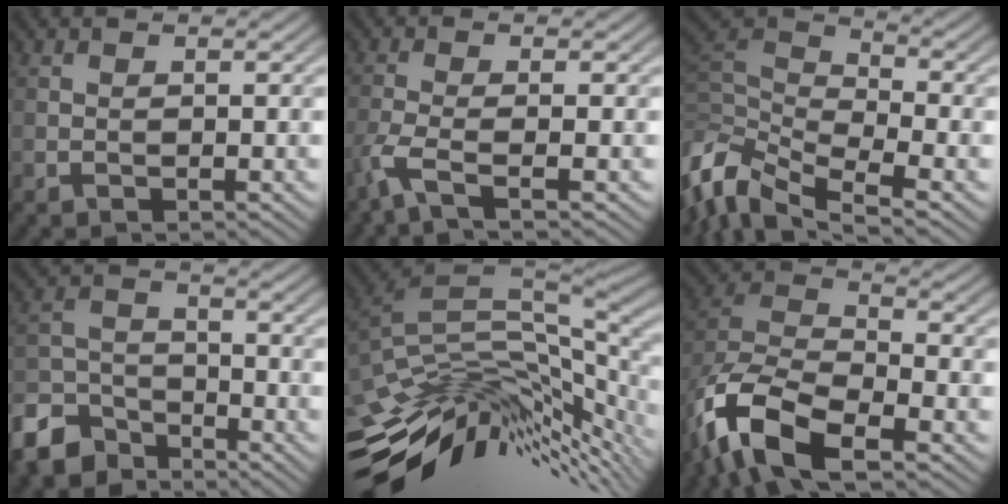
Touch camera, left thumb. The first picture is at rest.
{"total": 3.8, "force": [-2.3, 0.5, 3.0], "torque": [-0.065, -0.003, -0.067]}
{"total": 10.7, "force": [-4.8, 4.8, 8.2], "torque": [-0.193, -0.004, -0.106]}
{"total": 8.7, "force": [-6.7, 4.4, 3.2], "torque": [-0.078, -0.010, -0.147]}
{"total": 13.9, "force": [-4.4, 4.8, 12.3], "torque": [-0.241, 0.001, -0.074]}
{"total": 12.1, "force": [-7.3, 5.1, 8.2], "torque": [-0.170, -0.010, -0.157]}